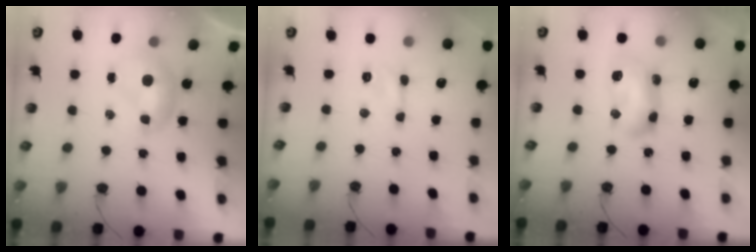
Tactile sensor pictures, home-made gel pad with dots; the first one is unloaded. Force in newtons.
{"total": 2.2, "press": 2.1, "slide": 0.5}
{"total": 11.7, "press": 11.6, "slide": 0.6}